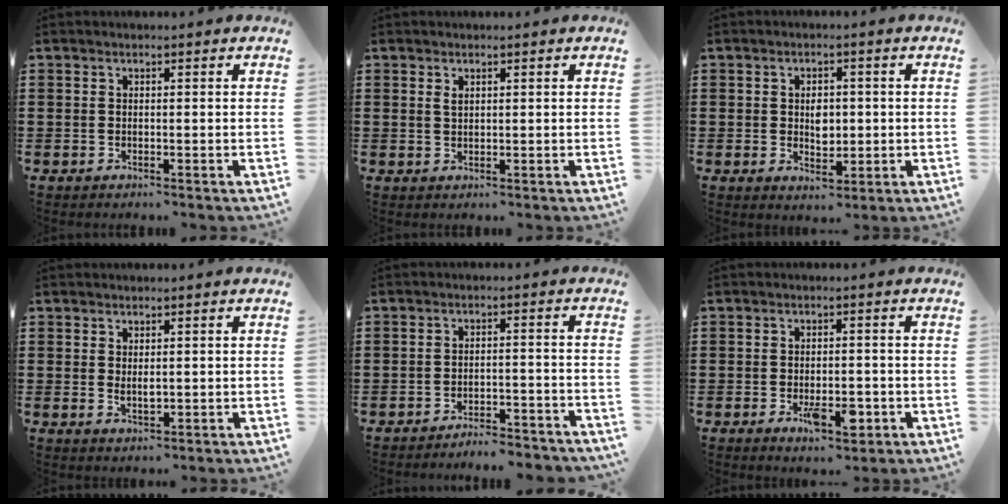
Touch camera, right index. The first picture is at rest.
{"total": 1.0, "force": [0.5, 0.5, 0.7], "torque": [-0.016, 0.003, 0.009]}
{"total": 3.6, "force": [0.0, 2.5, 2.6], "torque": [-0.038, 0.001, -0.005]}
{"total": 1.8, "force": [0.4, 0.7, 1.6], "torque": [-0.023, -0.001, 0.005]}
{"total": 3.6, "force": [-3.6, 0.0, 0.4], "torque": [-0.011, 0.001, -0.076]}
{"total": 6.1, "force": [-2.2, 2.7, 5.0], "torque": [-0.082, 0.000, -0.037]}